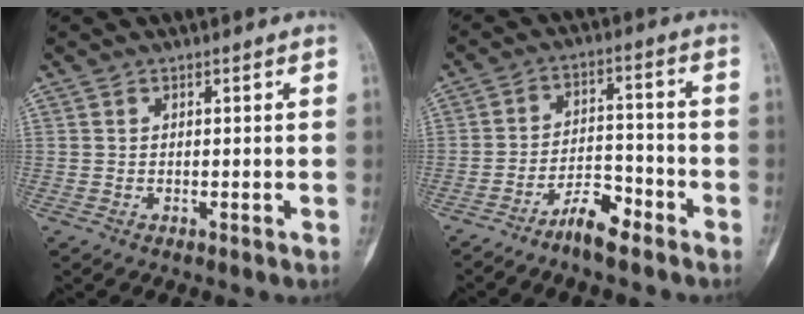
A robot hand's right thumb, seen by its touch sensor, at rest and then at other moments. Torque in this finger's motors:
{"motor_torque": [-0.34, 0.24, 0.10, -0.35, 0.07]}